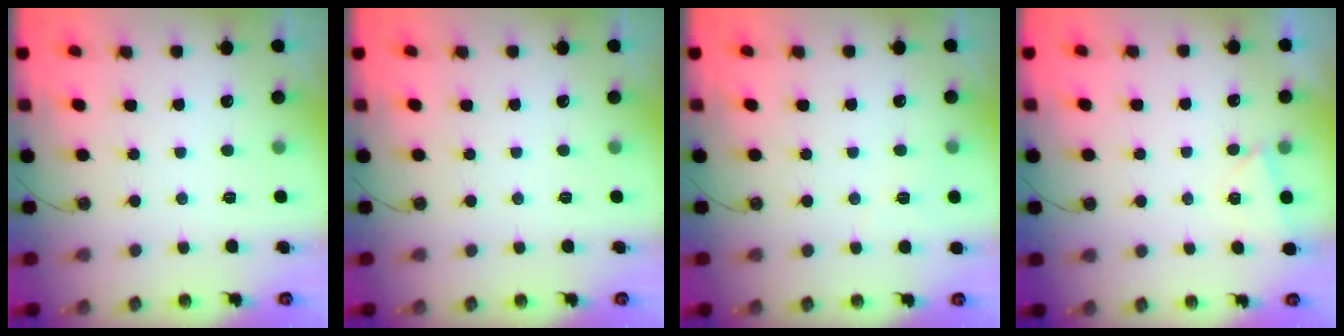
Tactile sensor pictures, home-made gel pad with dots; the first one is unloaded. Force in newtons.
{"total": 0.0}
{"total": 4.2, "press": 3.4, "slide": 2.4}
{"total": 3.1, "press": 2.1, "slide": 2.4}